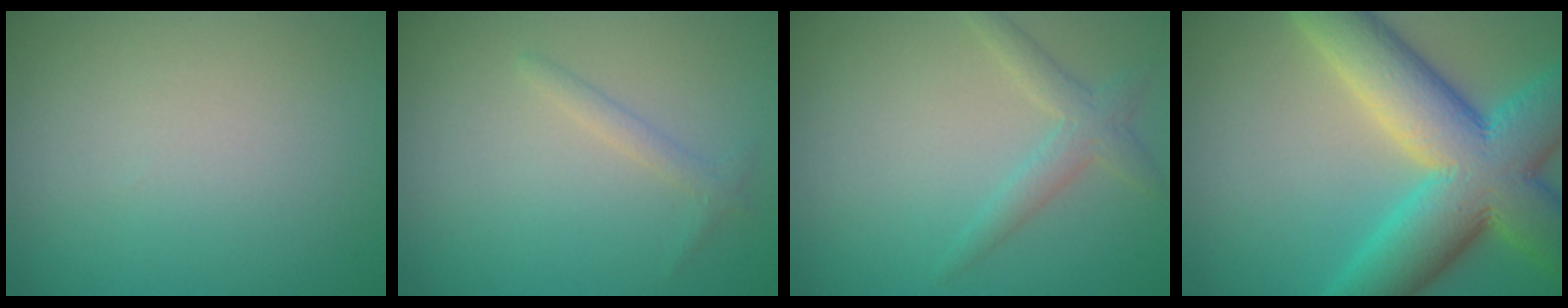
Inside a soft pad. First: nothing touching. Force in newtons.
{"total": 1.1, "press": 1.1, "slide": 0.1}
{"total": 2.2, "press": 2.1, "slide": 0.1}
{"total": 12.5, "press": 12.5, "slide": 0.6}